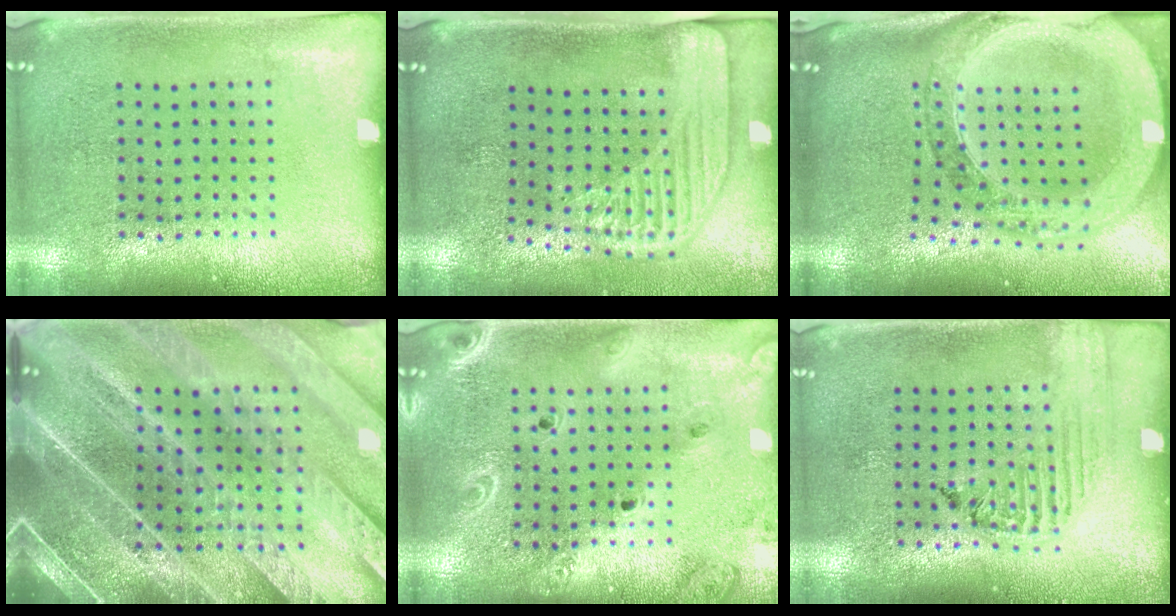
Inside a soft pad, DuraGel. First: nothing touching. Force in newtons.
{"total": 2.2, "press": 1.7, "slide": 1.3}
{"total": 2.9, "press": 2.4, "slide": 1.5}
{"total": 5.6, "press": 4.8, "slide": 3.0}
{"total": 2.1, "press": 1.9, "slide": 0.9}
{"total": 1.6, "press": 1.6, "slide": 0.3}